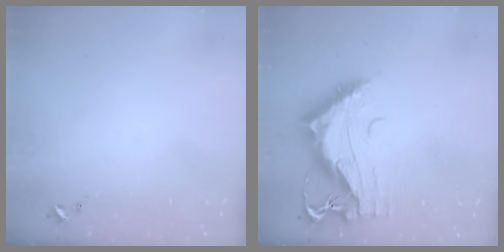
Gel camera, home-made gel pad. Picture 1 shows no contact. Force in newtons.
{"total": 13.7, "press": 13.6, "slide": 1.3}